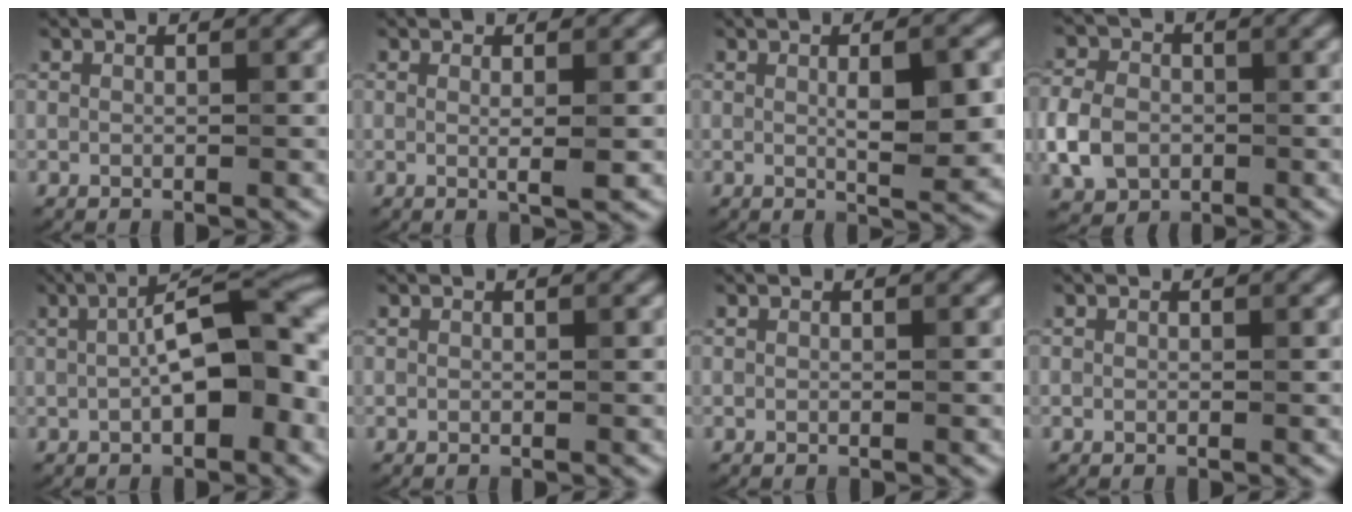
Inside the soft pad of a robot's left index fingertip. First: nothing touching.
{"total": 1.8, "force": [0.2, 0.4, 1.7], "torque": [-0.025, -0.003, -0.001]}
{"total": 4.5, "force": [0.3, 1.1, 4.3], "torque": [-0.070, -0.002, 0.008]}
{"total": 4.9, "force": [-1.1, 3.9, 2.7], "torque": [-0.061, -0.002, -0.030]}
{"total": 9.1, "force": [-0.1, 3.4, 8.5], "torque": [-0.118, 0.010, -0.008]}
{"total": 0.0}
{"total": 0.0}
{"total": 0.0}